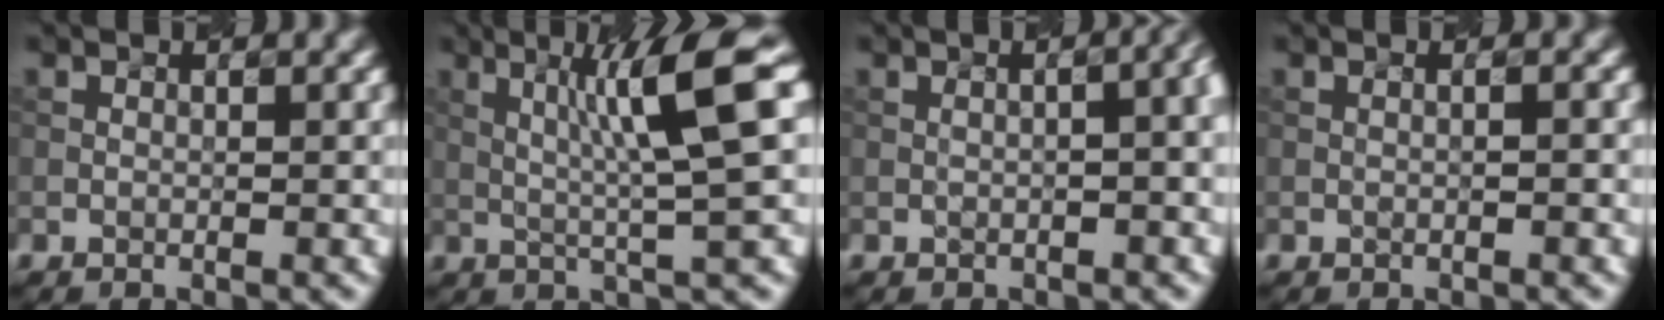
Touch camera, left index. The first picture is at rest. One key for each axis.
{"total": 7.3, "fx": 1.3, "fy": 0.3, "fz": 7.1, "tx": -0.125, "ty": 0.015, "tz": 0.034}
{"total": 11.2, "fx": 2.2, "fy": 5.8, "fz": 9.3, "tx": -0.018, "ty": 0.057, "tz": -0.009}
{"total": 1.1, "fx": 0.1, "fy": 0.4, "fz": 1.0, "tx": -0.006, "ty": 0.000, "tz": -0.010}